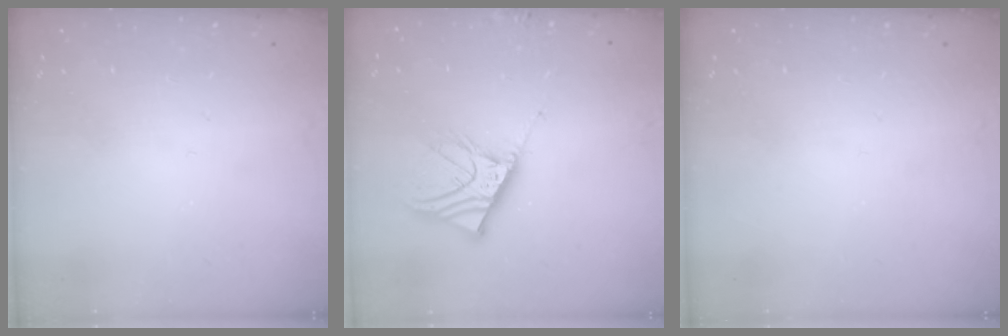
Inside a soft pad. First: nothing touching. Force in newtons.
{"total": 11.5, "press": 11.3, "slide": 2.1}
{"total": 0.0}